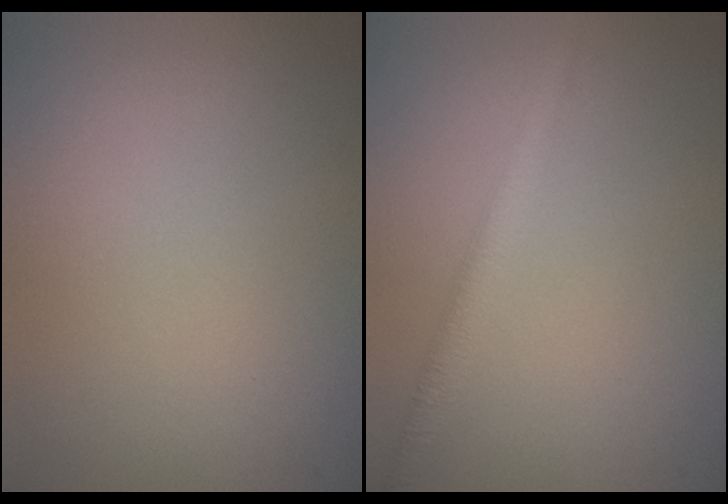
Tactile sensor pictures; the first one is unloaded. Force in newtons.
{"total": 2.5, "press": 2.5, "slide": 0.0}